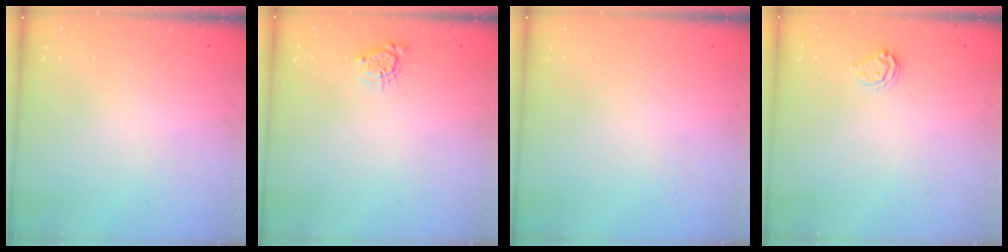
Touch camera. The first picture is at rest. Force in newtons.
{"total": 4.4, "press": 4.4, "slide": 0.5}
{"total": 0.0}
{"total": 4.7, "press": 4.7, "slide": 0.5}